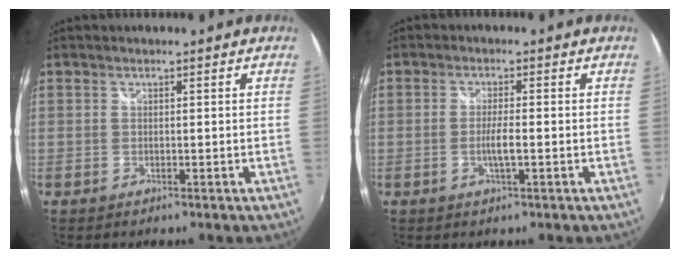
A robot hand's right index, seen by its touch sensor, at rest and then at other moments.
{"total": 3.0, "force": [-0.9, 0.1, 2.9], "torque": [-0.053, -0.004, -0.016]}